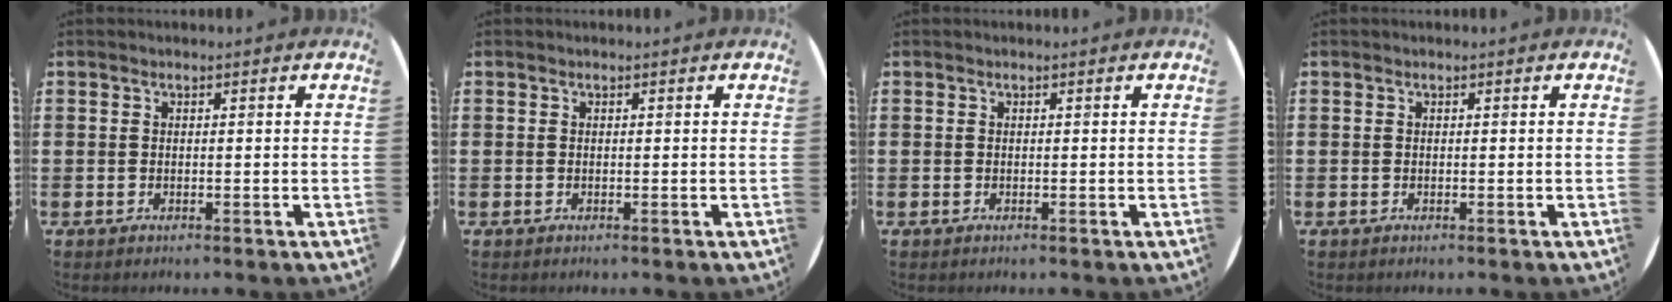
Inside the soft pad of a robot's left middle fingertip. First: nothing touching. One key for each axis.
{"total": 0.0}
{"total": 0.0}
{"total": 0.0}